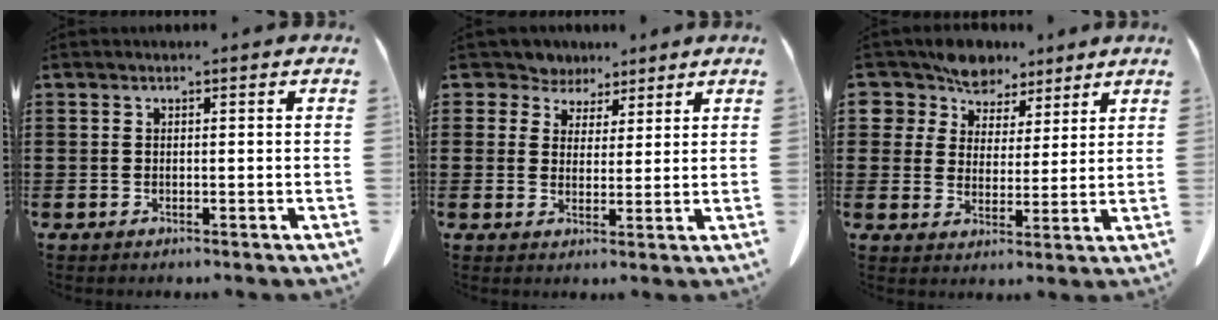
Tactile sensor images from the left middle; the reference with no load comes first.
{"total": 4.4, "force": [3.4, 2.8, 0.3], "torque": [-0.032, -0.002, 0.061]}
{"total": 7.3, "force": [6.4, 3.6, 0.3], "torque": [-0.049, -0.026, 0.121]}